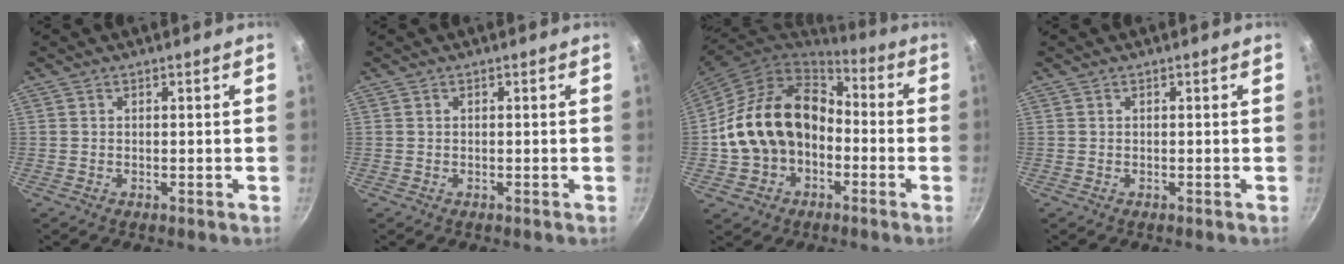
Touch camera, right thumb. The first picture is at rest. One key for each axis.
{"total": 0.0}
{"total": 18.7, "fx": -2.4, "fy": 14.3, "fz": 11.8, "tx": -0.196, "ty": 0.060, "tz": -0.043}
{"total": 0.0}